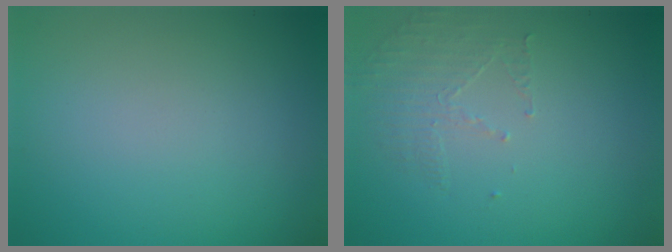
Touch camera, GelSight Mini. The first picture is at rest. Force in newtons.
{"total": 1.6, "press": 0.7, "slide": 1.4}